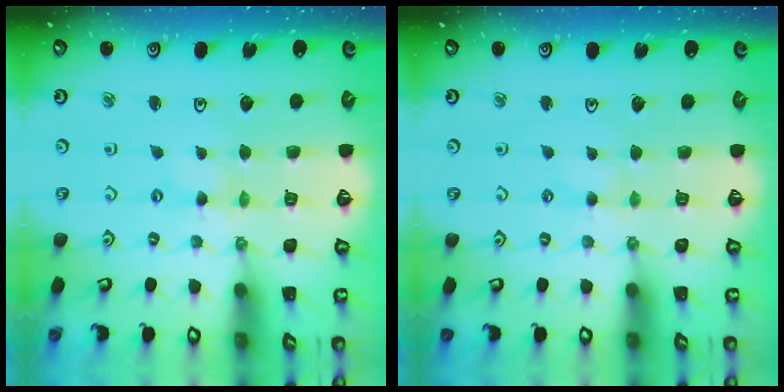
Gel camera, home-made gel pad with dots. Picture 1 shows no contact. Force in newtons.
{"total": 1.5, "press": 1.4, "slide": 0.4}